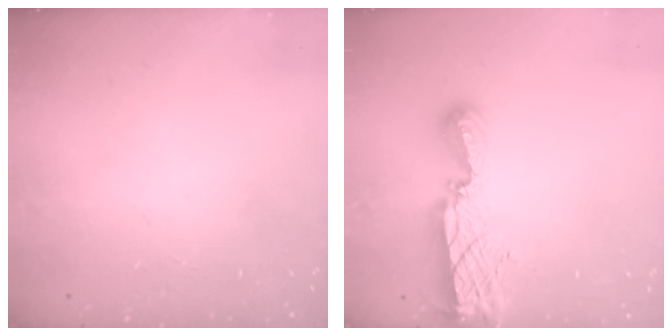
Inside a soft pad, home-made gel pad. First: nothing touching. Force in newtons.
{"total": 8.4, "press": 8.4, "slide": 0.8}